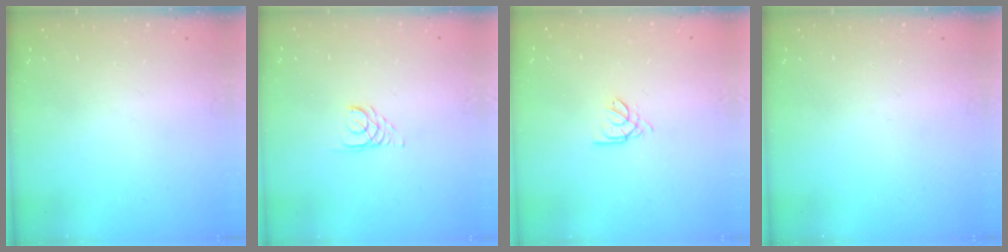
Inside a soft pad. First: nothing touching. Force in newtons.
{"total": 2.6, "press": 2.6, "slide": 0.2}
{"total": 2.5, "press": 2.5, "slide": 0.5}
{"total": 0.0}